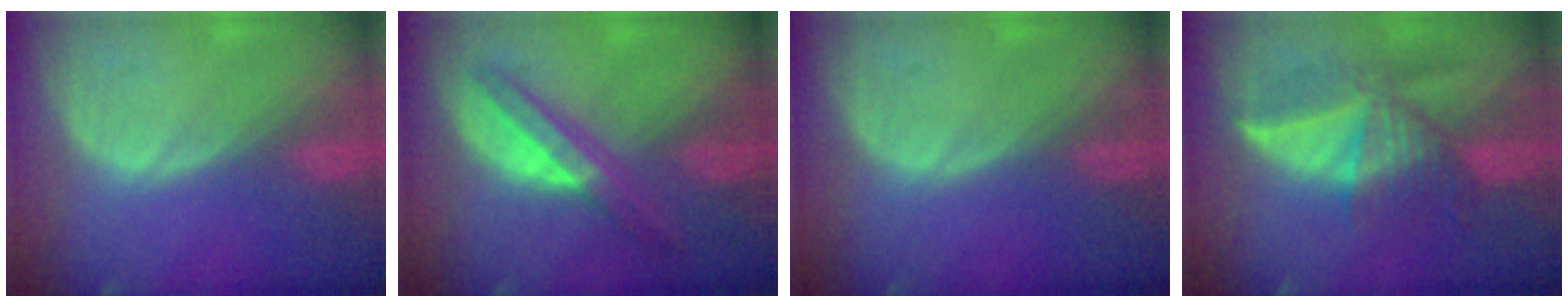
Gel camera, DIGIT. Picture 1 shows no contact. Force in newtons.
{"total": 6.8, "press": 5.8, "slide": 3.5}
{"total": 0.0}
{"total": 7.3, "press": 7.2, "slide": 1.2}